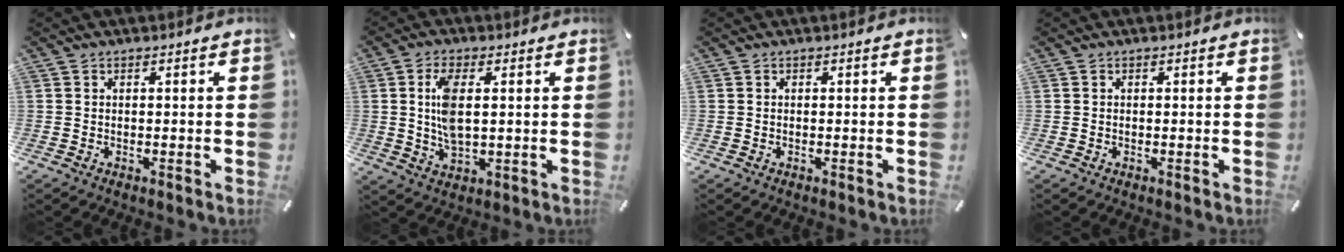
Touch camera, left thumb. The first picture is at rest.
{"total": 8.3, "force": [1.2, 4.0, 7.1], "torque": [-0.152, -0.001, 0.015]}
{"total": 0.0}
{"total": 0.0}